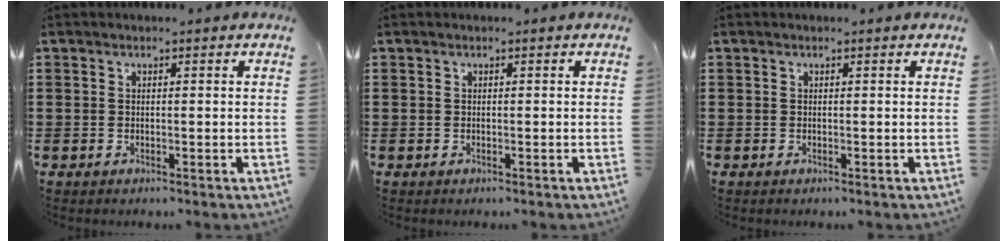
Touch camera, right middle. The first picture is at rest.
{"total": 0.0}
{"total": 0.0}